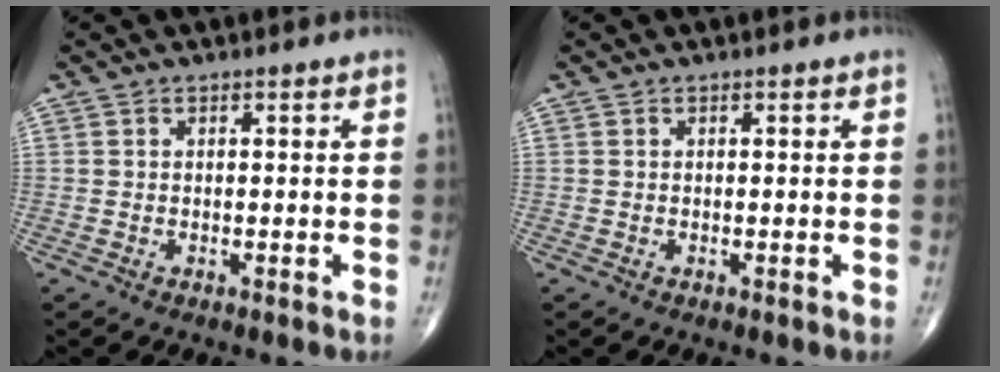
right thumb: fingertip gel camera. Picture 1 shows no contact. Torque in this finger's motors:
{"motor_torque": [0.00, 0.00, -0.03, 0.03, 0.00]}